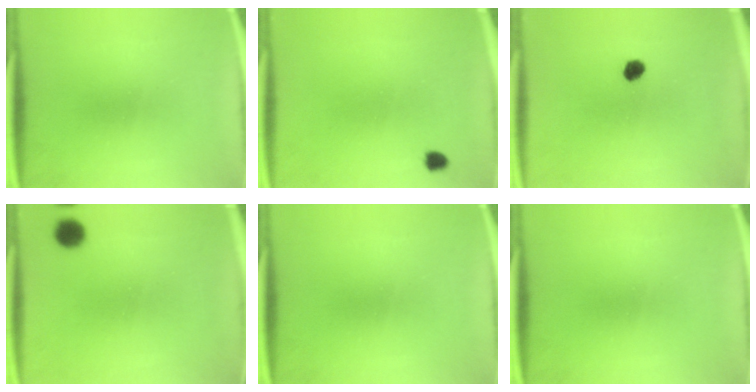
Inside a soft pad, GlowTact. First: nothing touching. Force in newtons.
{"total": 1.4}
{"total": 2.5}
{"total": 5.0}
{"total": 0.0}
{"total": 0.0}